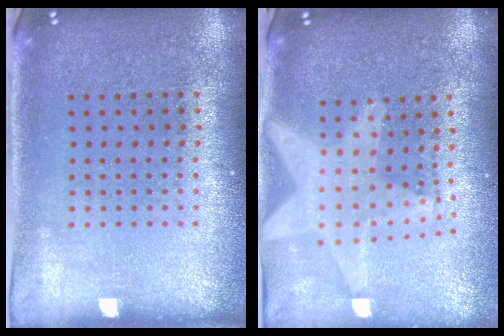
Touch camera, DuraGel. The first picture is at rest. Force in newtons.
{"total": 2.2, "press": 1.8, "slide": 1.3}